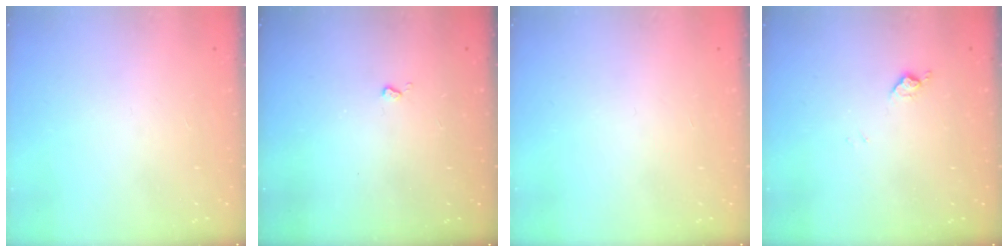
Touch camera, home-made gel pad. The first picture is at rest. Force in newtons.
{"total": 2.5, "press": 2.4, "slide": 0.5}
{"total": 0.0}
{"total": 7.7, "press": 7.7, "slide": 0.7}